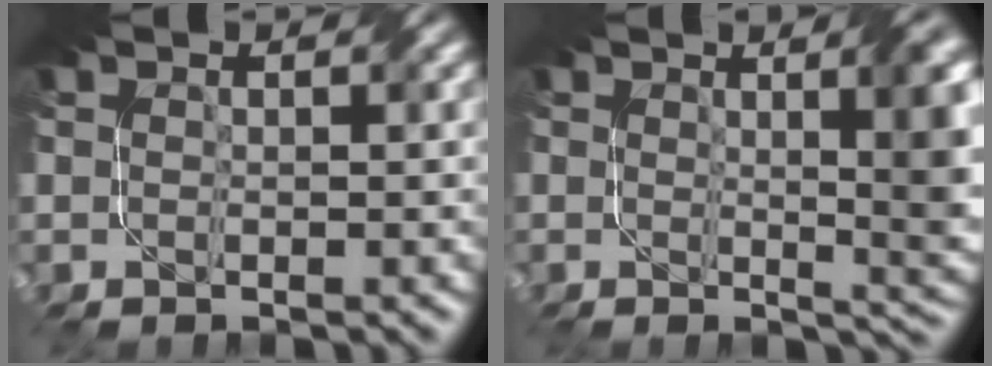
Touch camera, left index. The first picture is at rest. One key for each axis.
{"total": 8.7, "fx": 1.3, "fy": 2.9, "fz": 8.1, "tx": -0.062, "ty": 0.004, "tz": 0.014}